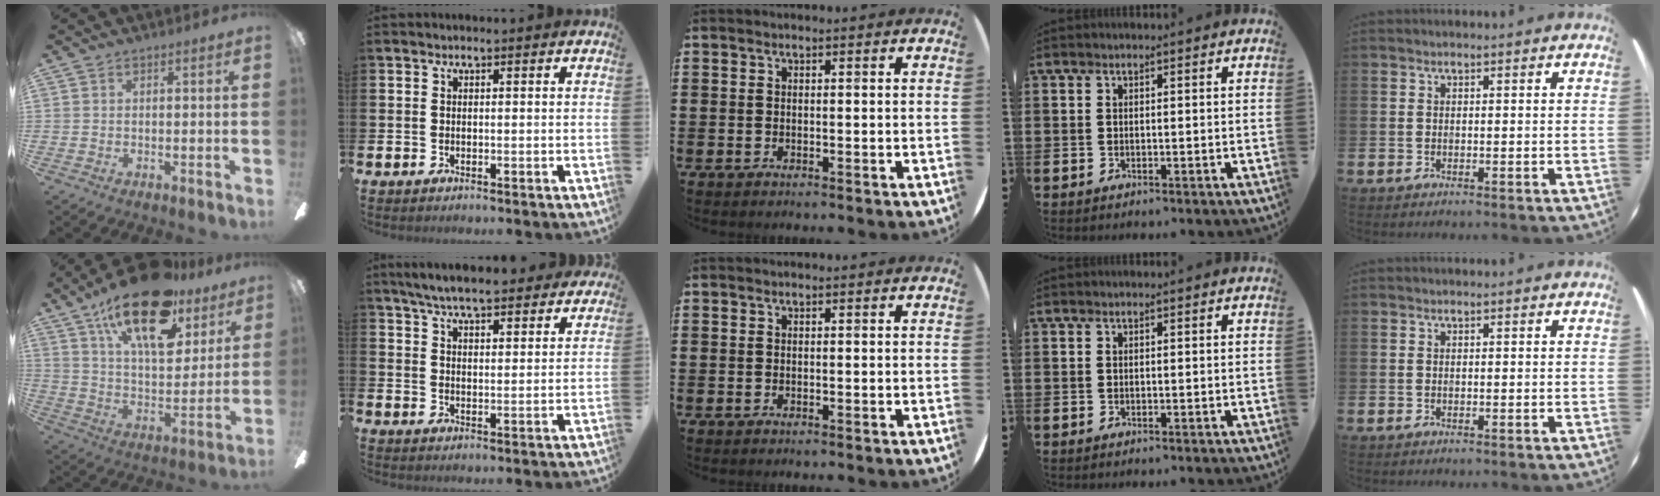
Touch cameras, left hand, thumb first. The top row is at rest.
{"thumb": {"total": 23.9, "force": [15.0, 10.1, 15.6], "torque": [-0.251, -0.077, 0.257]}, "index": {"total": 6.8, "force": [6.4, 1.0, 1.9], "torque": [-0.055, -0.032, 0.115]}}